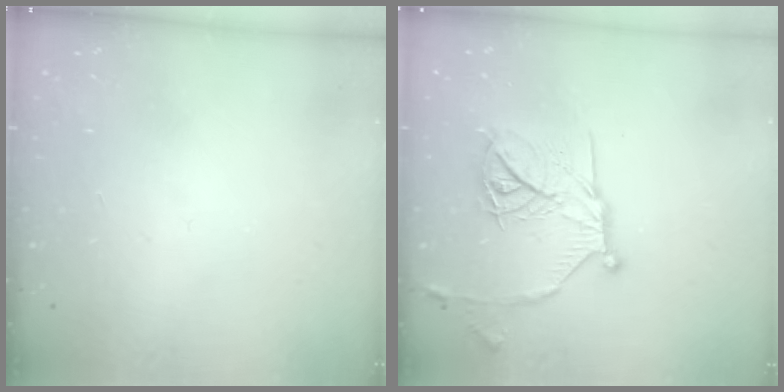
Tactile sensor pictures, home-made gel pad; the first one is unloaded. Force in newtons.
{"total": 17.6, "press": 17.6, "slide": 1.4}